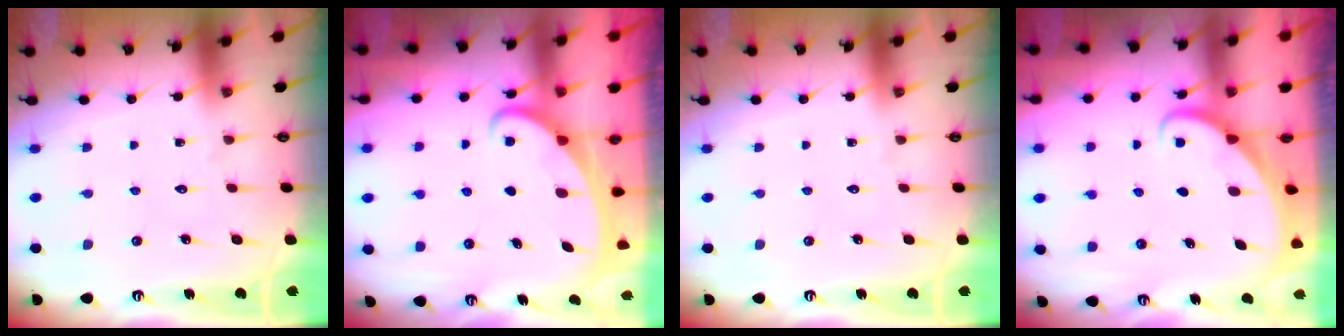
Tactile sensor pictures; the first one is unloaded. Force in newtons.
{"total": 2.2, "press": 2.1, "slide": 0.3}
{"total": 0.0}
{"total": 2.0, "press": 2.0, "slide": 0.3}